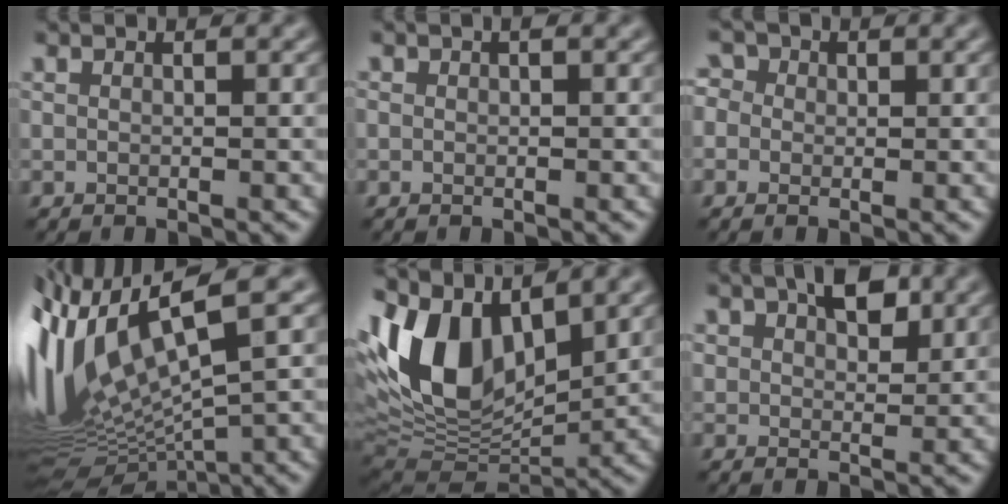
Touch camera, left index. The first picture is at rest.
{"total": 0.5, "force": [-0.1, 0.4, 0.4], "torque": [-0.008, 0.003, 0.001]}
{"total": 2.9, "force": [1.0, 2.4, 1.2], "torque": [-0.017, 0.022, -0.007]}
{"total": 11.1, "force": [1.4, 3.8, 10.3], "torque": [-0.225, 0.011, 0.042]}
{"total": 12.5, "force": [4.0, 7.0, 9.6], "torque": [-0.199, 0.009, 0.069]}
{"total": 4.1, "force": [1.9, 2.6, 2.5], "torque": [-0.041, 0.004, 0.029]}